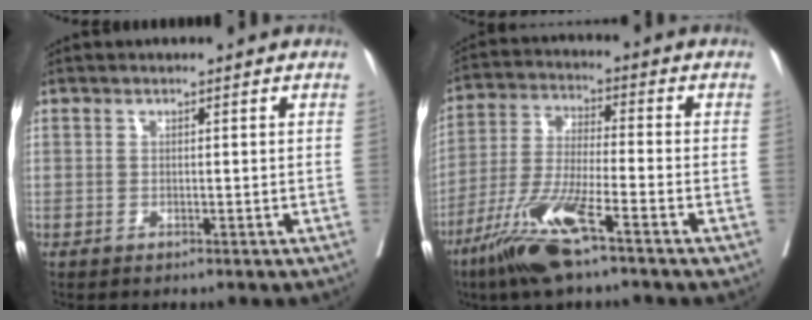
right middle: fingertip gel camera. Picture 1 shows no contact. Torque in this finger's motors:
{"motor_torque": [1.31, -0.83, 0.25, 0.08]}